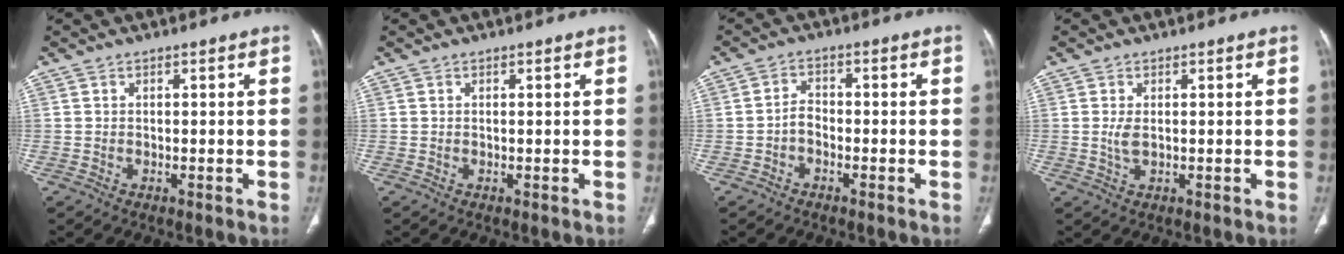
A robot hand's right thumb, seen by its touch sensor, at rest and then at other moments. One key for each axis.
{"total": 0.0}
{"total": 2.7, "fx": -1.2, "fy": 1.8, "fz": 1.6, "tx": -0.022, "ty": 0.014, "tz": -0.029}
{"total": 2.1, "fx": 0.2, "fy": 0.9, "fz": 1.9, "tx": -0.046, "ty": -0.004, "tz": 0.007}